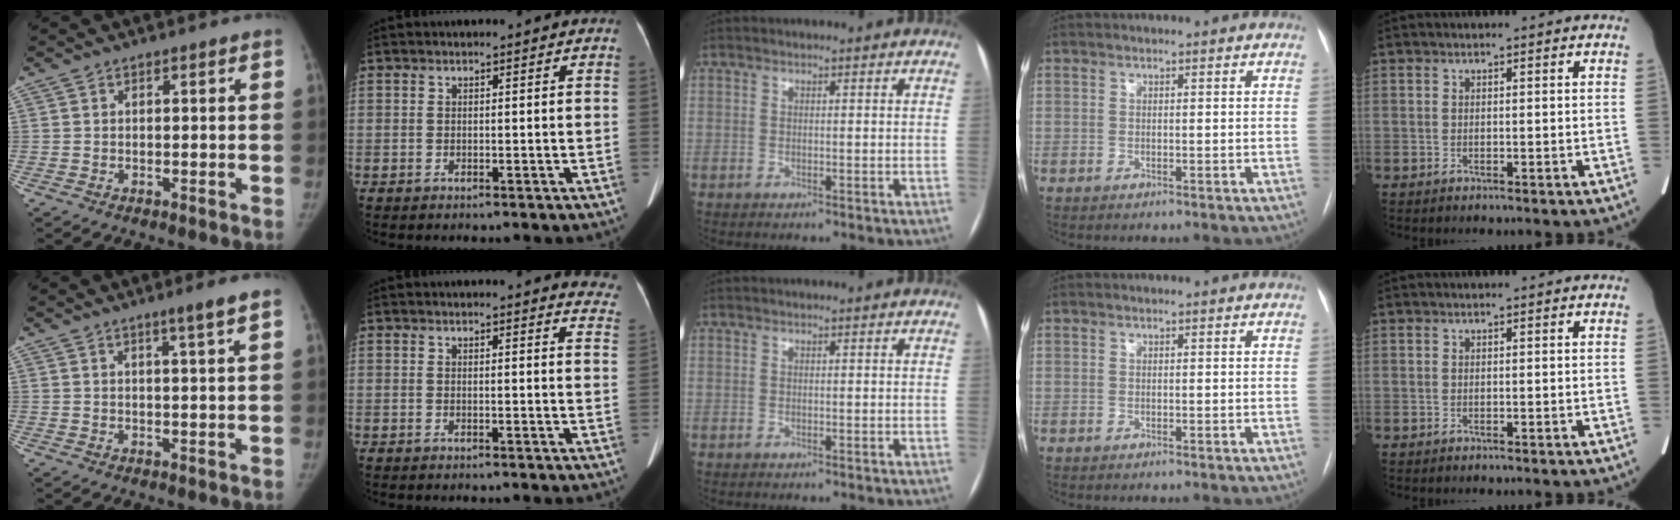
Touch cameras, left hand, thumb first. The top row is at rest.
{"thumb": {"total": 3.7, "force": [2.2, -0.5, 2.9], "torque": [-0.048, -0.014, 0.037]}, "index": {"total": 7.4, "force": [7.2, 1.0, 1.0], "torque": [0.019, -0.039, 0.039]}}